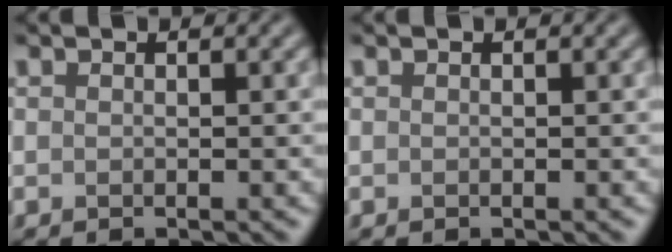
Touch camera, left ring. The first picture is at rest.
{"total": 0.0}